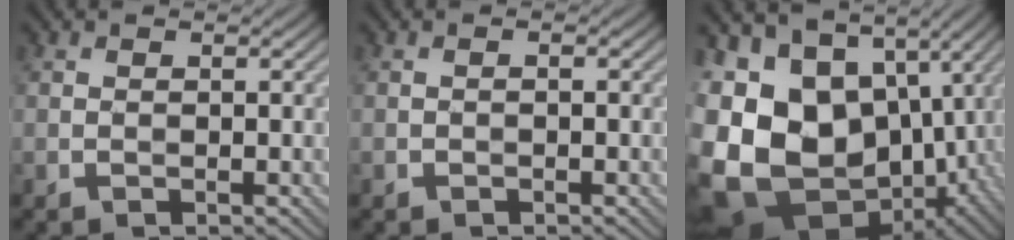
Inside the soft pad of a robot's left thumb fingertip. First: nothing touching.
{"total": 0.0}
{"total": 19.0, "force": [-0.3, 14.4, 12.3], "torque": [-0.261, -0.024, 0.029]}